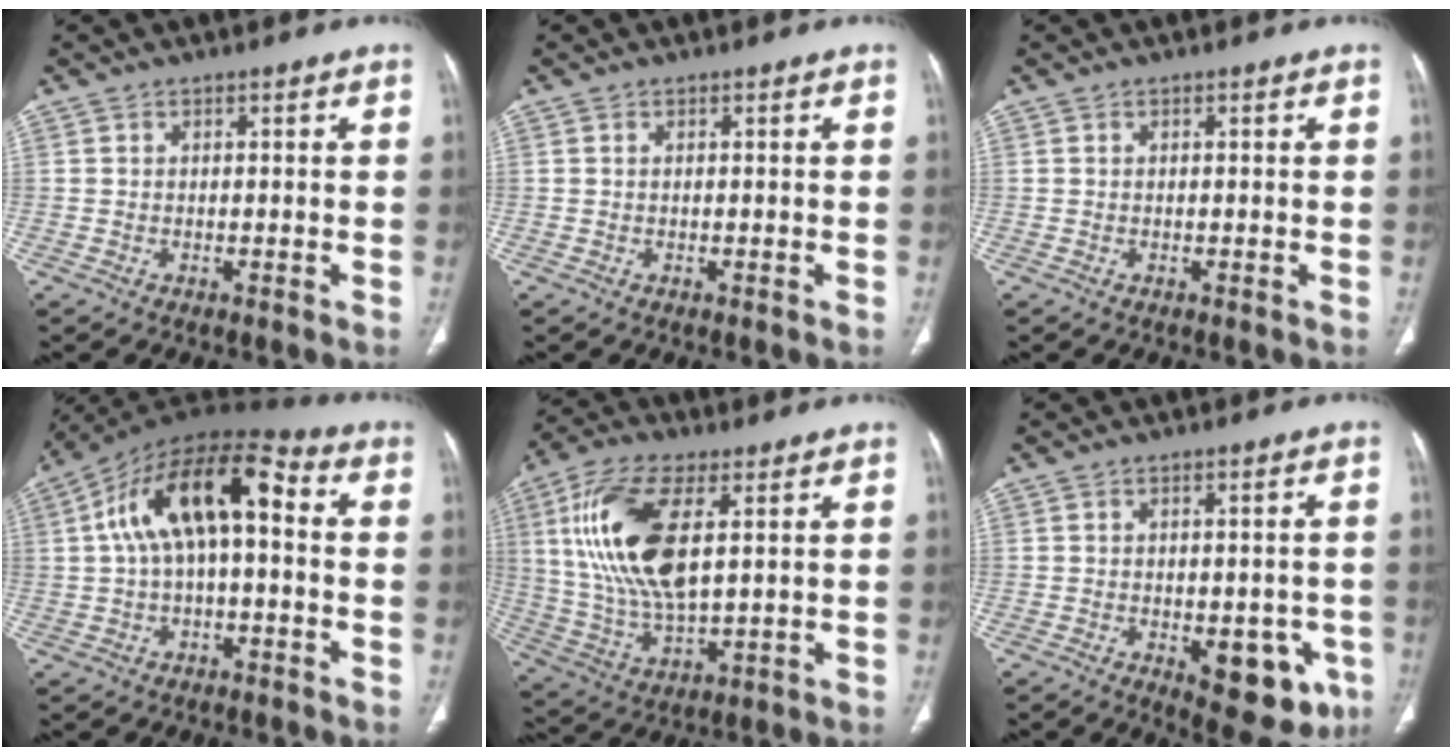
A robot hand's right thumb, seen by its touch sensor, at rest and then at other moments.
{"total": 0.0}
{"total": 0.0}
{"total": 16.1, "force": [1.7, 7.7, 14.0], "torque": [-0.239, 0.053, 0.021]}
{"total": 18.3, "force": [4.4, 8.1, 15.8], "torque": [-0.327, -0.011, 0.089]}
{"total": 11.9, "force": [-4.2, 5.9, 9.4], "torque": [-0.085, 0.003, -0.037]}